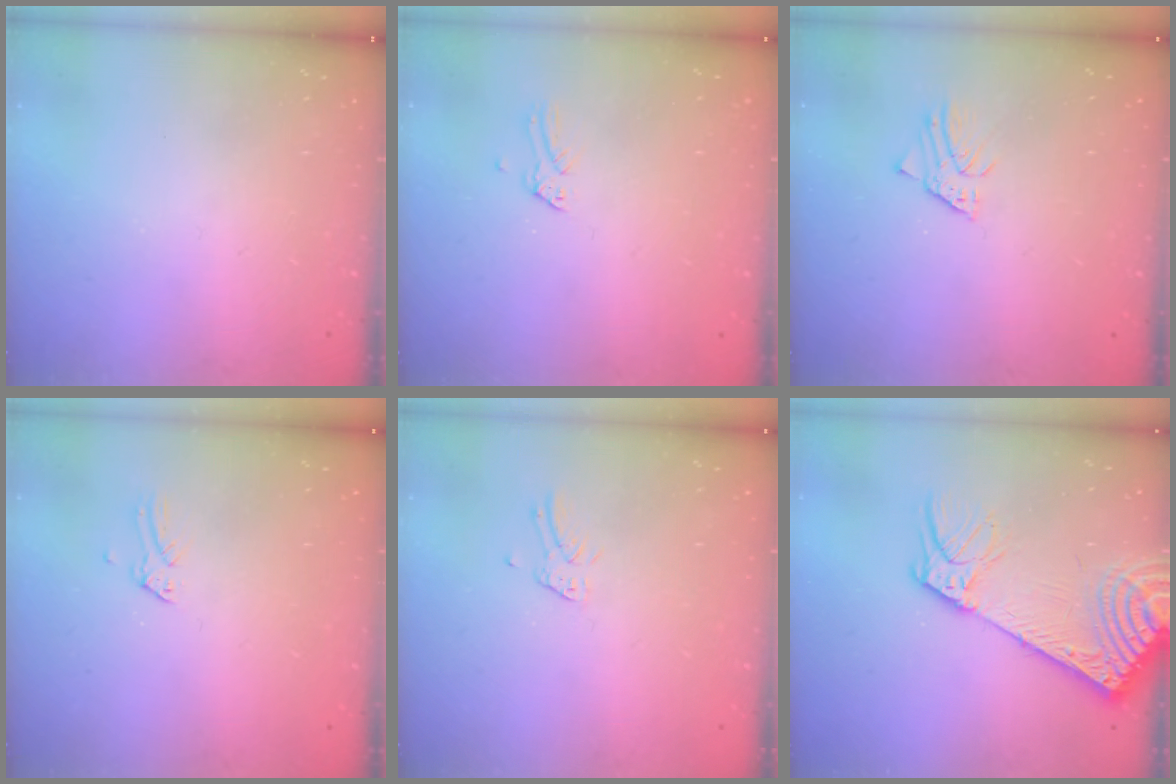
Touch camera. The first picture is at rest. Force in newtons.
{"total": 0.0}
{"total": 1.1, "press": 1.1, "slide": 0.0}
{"total": 0.0}
{"total": 1.3, "press": 1.3, "slide": 0.1}
{"total": 17.2, "press": 16.7, "slide": 3.8}